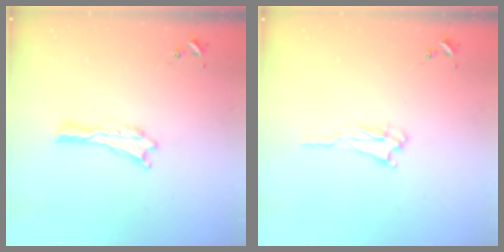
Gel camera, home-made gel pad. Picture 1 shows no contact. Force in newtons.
{"total": 2.5, "press": 2.5, "slide": 0.3}